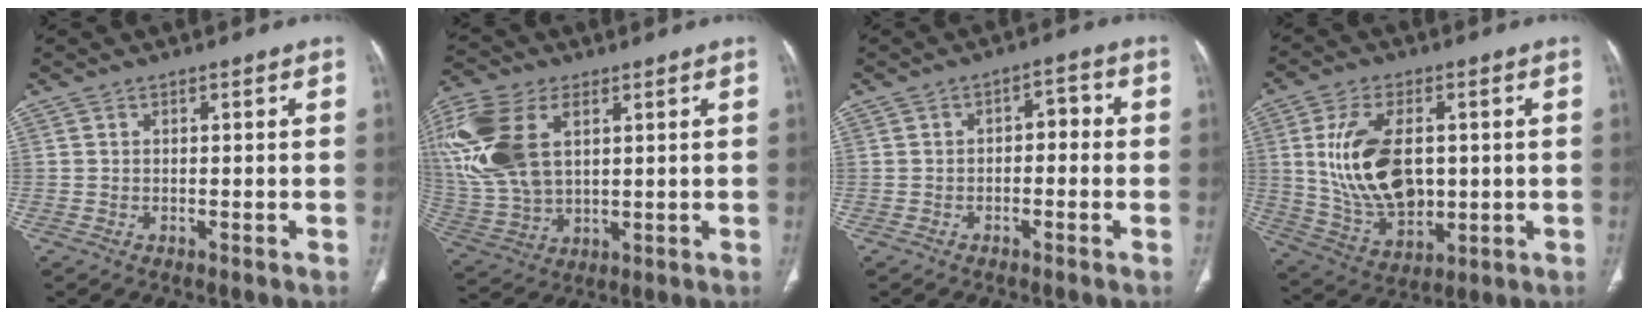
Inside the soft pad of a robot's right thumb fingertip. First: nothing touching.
{"total": 20.9, "force": [6.3, 12.4, 15.6], "torque": [-0.373, -0.005, 0.126]}
{"total": 3.7, "force": [-0.5, 2.2, 3.0], "torque": [-0.027, 0.023, -0.016]}
{"total": 16.1, "force": [1.8, 9.6, 12.7], "torque": [-0.223, -0.010, 0.048]}